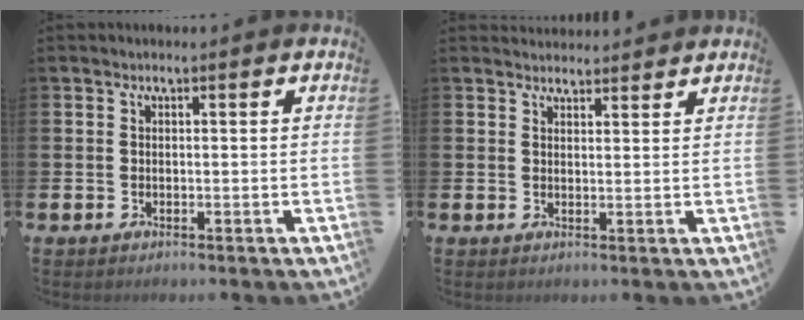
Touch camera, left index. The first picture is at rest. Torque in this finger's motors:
{"motor_torque": [0.73, -1.21, 0.07, 0.00]}